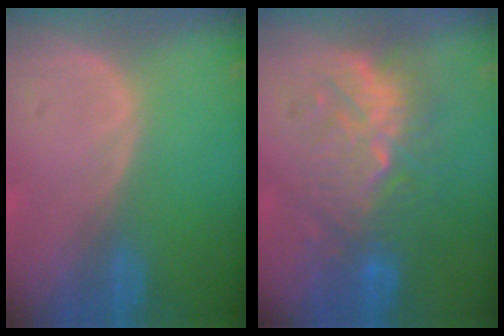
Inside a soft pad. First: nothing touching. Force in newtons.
{"total": 9.1, "press": 9.0, "slide": 1.7}